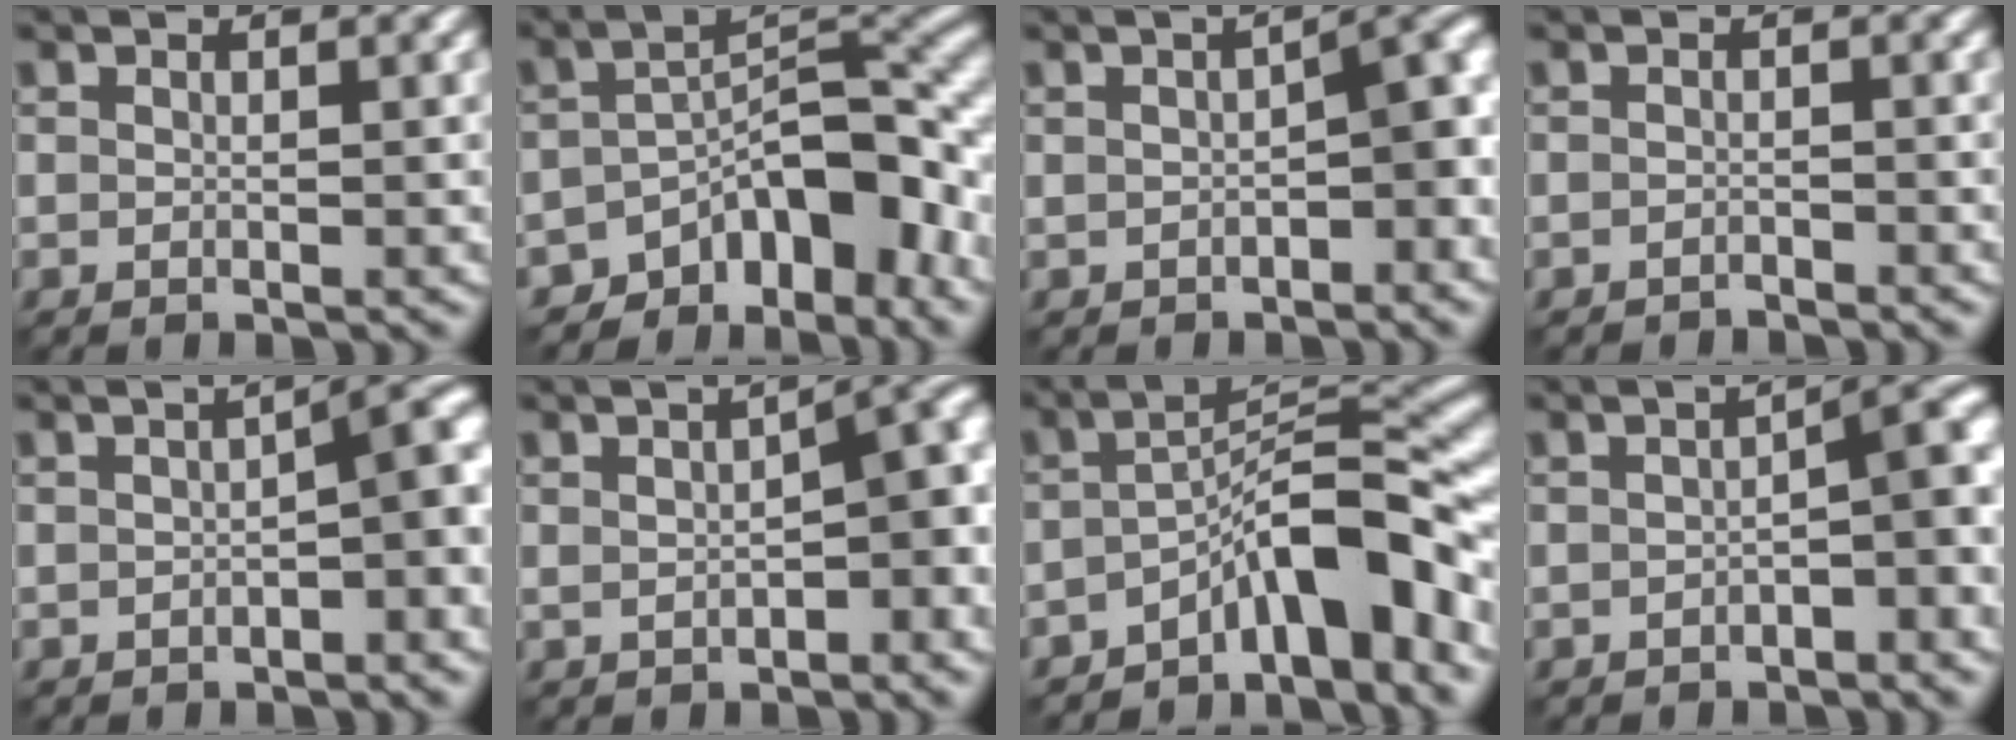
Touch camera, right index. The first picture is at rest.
{"total": 8.1, "force": [-5.5, 3.8, 4.6], "torque": [-0.035, 0.007, -0.097]}
{"total": 4.0, "force": [-1.1, 1.6, 3.5], "torque": [-0.039, 0.012, -0.019]}
{"total": 1.1, "force": [-1.1, 0.1, 0.0], "torque": [0.002, -0.001, -0.021]}
{"total": 4.0, "force": [-1.0, 1.2, 3.7], "torque": [-0.044, 0.013, -0.020]}
{"total": 5.5, "force": [-0.2, 2.2, 5.0], "torque": [-0.059, 0.004, -0.001]}
{"total": 7.7, "force": [-4.5, 2.2, 5.9], "torque": [-0.072, 0.012, -0.081]}
{"total": 3.9, "force": [-1.5, 1.1, 3.4], "torque": [-0.044, 0.013, -0.030]}